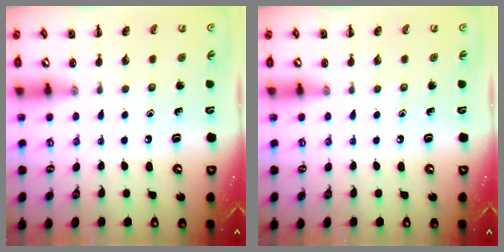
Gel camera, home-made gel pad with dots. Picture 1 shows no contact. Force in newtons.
{"total": 0.0}